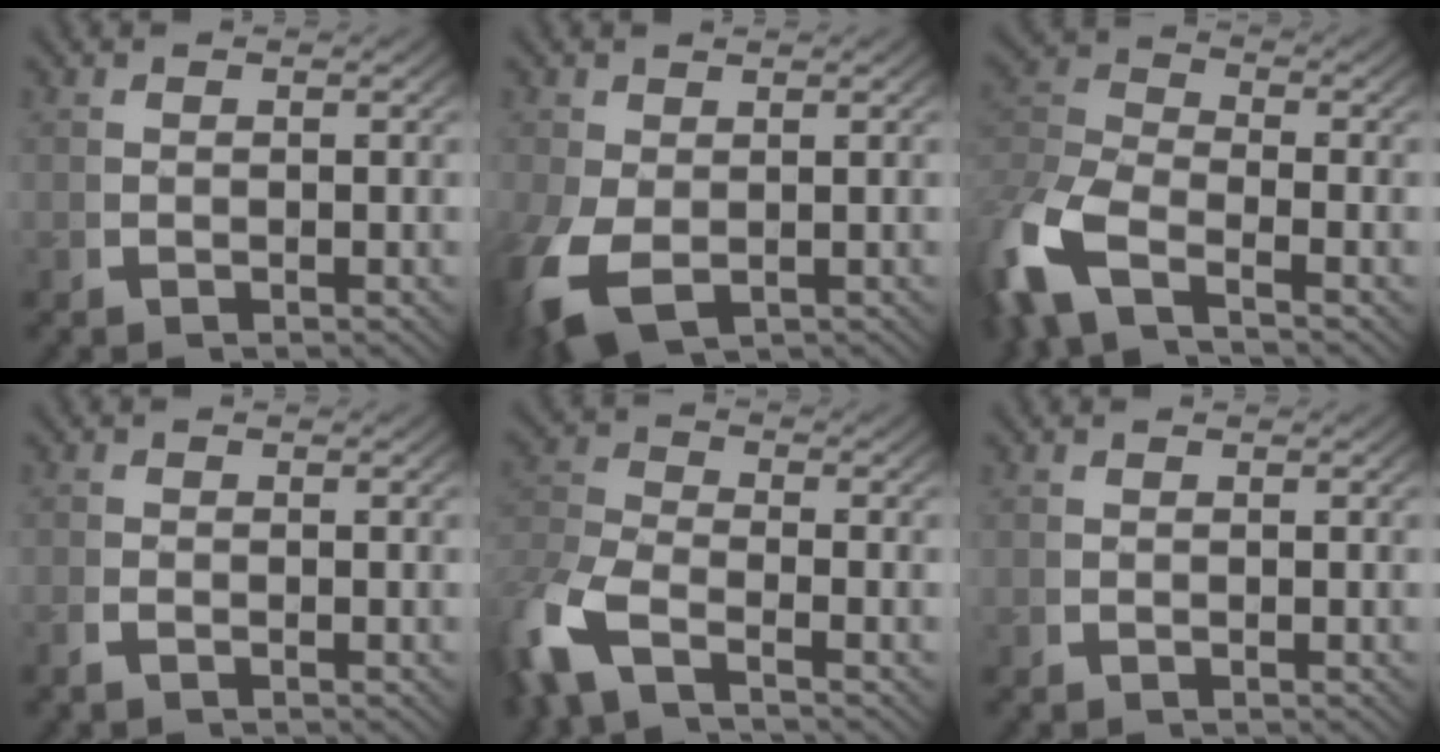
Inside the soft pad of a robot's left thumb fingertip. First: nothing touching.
{"total": 5.0, "force": [-1.4, 3.1, 3.7], "torque": [-0.097, -0.030, 0.001]}
{"total": 7.3, "force": [-2.4, 4.8, 5.0], "torque": [-0.128, -0.008, -0.046]}
{"total": 0.6, "force": [-0.5, 0.3, 0.3], "torque": [-0.010, -0.003, -0.011]}
{"total": 5.4, "force": [-2.2, 3.2, 3.7], "torque": [-0.094, -0.004, -0.046]}
{"total": 0.0}